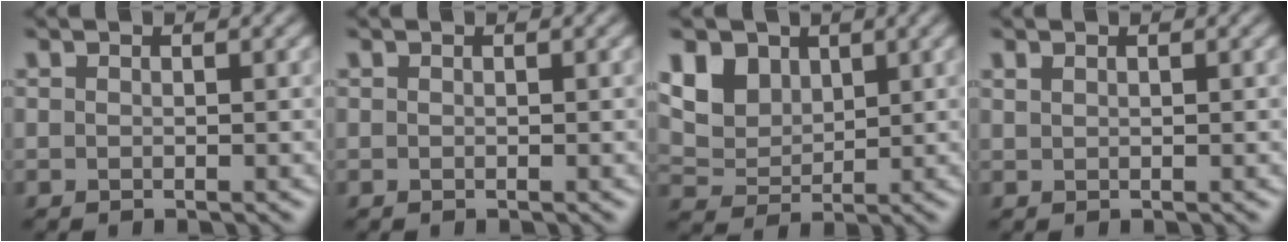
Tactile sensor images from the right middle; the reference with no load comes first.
{"total": 0.0}
{"total": 7.2, "force": [3.8, 5.0, 3.6], "torque": [-0.097, 0.002, 0.067]}
{"total": 0.6, "force": [0.4, 0.3, 0.3], "torque": [-0.008, 0.001, 0.012]}